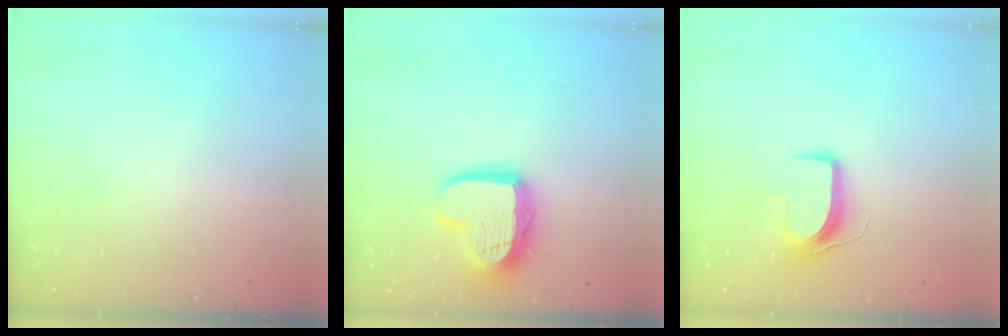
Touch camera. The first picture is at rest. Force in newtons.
{"total": 15.1, "press": 15.1, "slide": 1.3}
{"total": 9.0, "press": 9.0, "slide": 0.2}